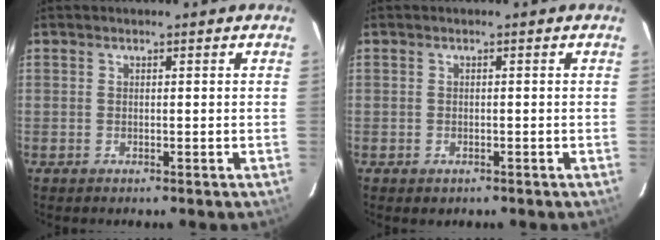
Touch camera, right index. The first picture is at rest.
{"total": 1.2, "force": [-0.6, 1.0, 0.4], "torque": [-0.006, 0.000, -0.007]}